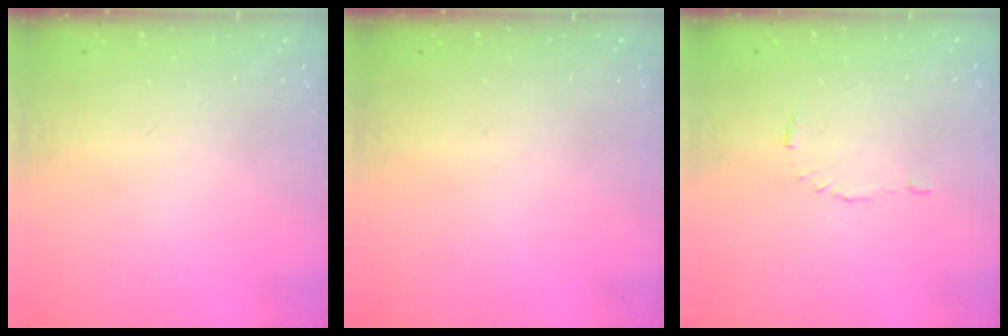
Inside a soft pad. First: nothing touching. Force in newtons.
{"total": 0.0}
{"total": 3.4, "press": 3.4, "slide": 0.4}